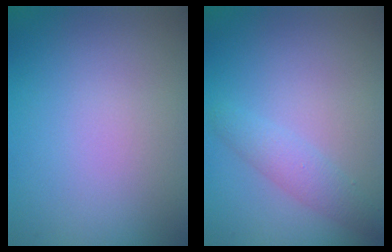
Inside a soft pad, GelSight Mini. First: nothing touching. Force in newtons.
{"total": 2.2, "press": 2.2, "slide": 0.1}